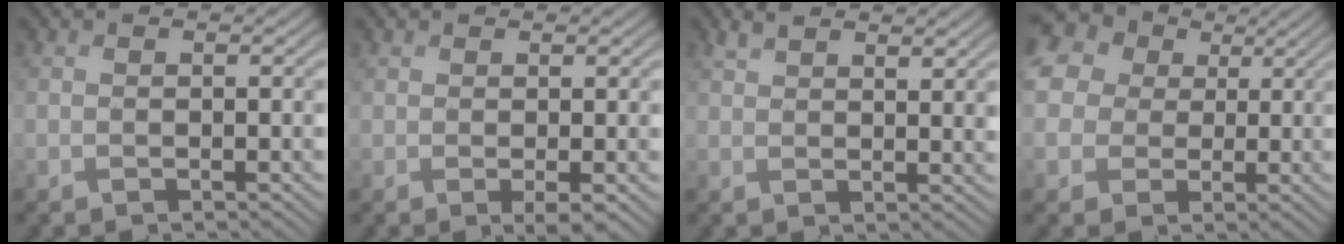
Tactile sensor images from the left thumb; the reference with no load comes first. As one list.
[{"total": 1.3, "force": [0.3, 0.2, 1.2], "torque": [-0.024, -0.005, 0.005]}, {"total": 3.5, "force": [2.5, 1.0, 2.3], "torque": [-0.047, 0.002, 0.051]}, {"total": 17.4, "force": [6.5, 14.1, 7.8], "torque": [-0.247, 0.029, 0.102]}]